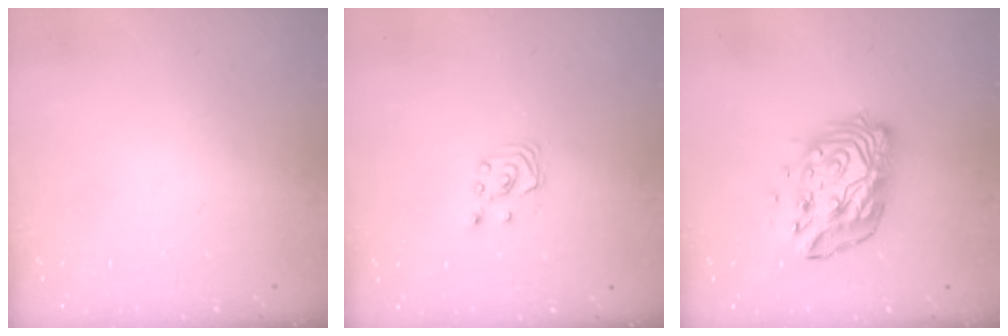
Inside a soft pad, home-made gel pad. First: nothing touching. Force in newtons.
{"total": 2.7, "press": 2.7, "slide": 0.3}
{"total": 14.9, "press": 14.8, "slide": 1.4}